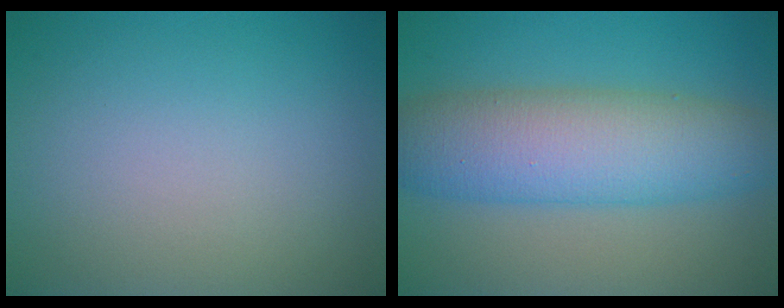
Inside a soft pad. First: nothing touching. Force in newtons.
{"total": 8.6, "press": 8.6, "slide": 0.1}